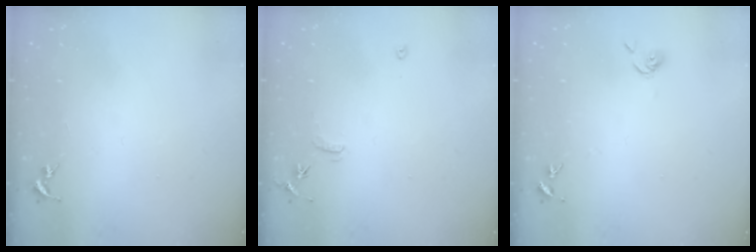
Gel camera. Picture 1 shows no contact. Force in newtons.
{"total": 6.9, "press": 6.9, "slide": 0.7}
{"total": 6.3, "press": 6.3, "slide": 0.5}